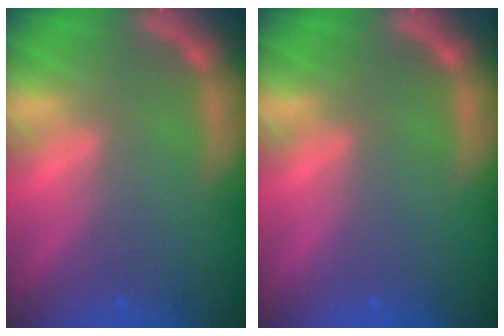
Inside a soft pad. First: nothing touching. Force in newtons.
{"total": 0.0}